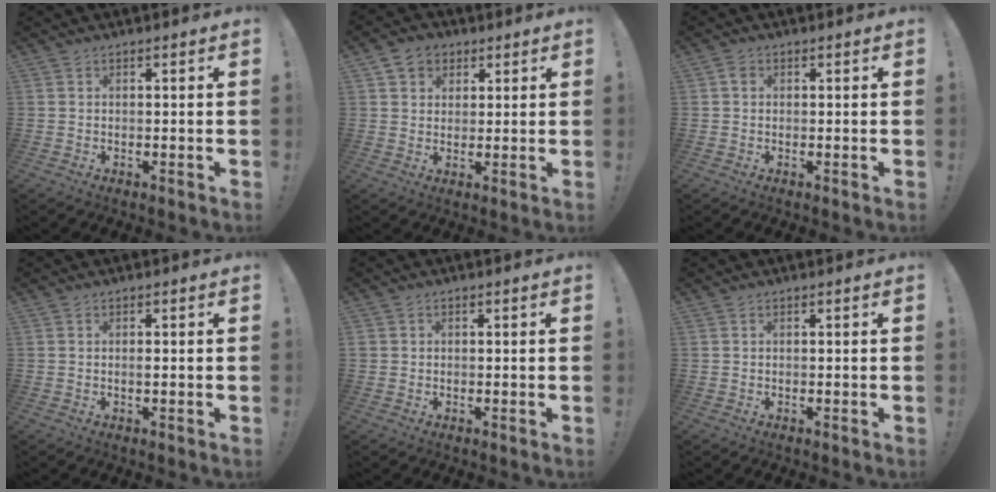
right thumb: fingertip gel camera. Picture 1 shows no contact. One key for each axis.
{"total": 6.2, "fx": 3.0, "fy": 5.0, "fz": 1.9, "tx": -0.028, "ty": -0.007, "tz": 0.059}
{"total": 1.5, "fx": 0.2, "fy": 1.2, "fz": 0.8, "tx": -0.007, "ty": 0.000, "tz": 0.003}
{"total": 0.7, "fx": -0.3, "fy": 0.1, "fz": 0.6, "tx": -0.005, "ty": -0.003, "tz": -0.007}
{"total": 1.1, "fx": 0.0, "fy": 1.1, "fz": 0.3, "tx": -0.005, "ty": 0.004, "tz": -0.001}
{"total": 0.0}